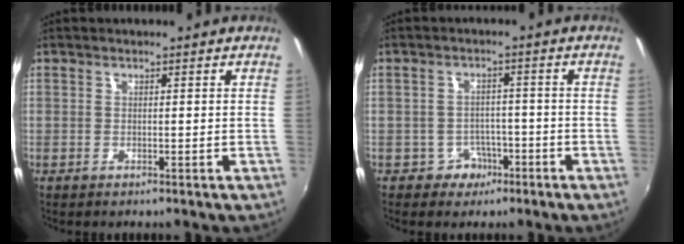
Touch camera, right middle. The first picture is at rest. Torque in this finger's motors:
{"motor_torque": [0.08, -0.15, -0.06, -0.02]}